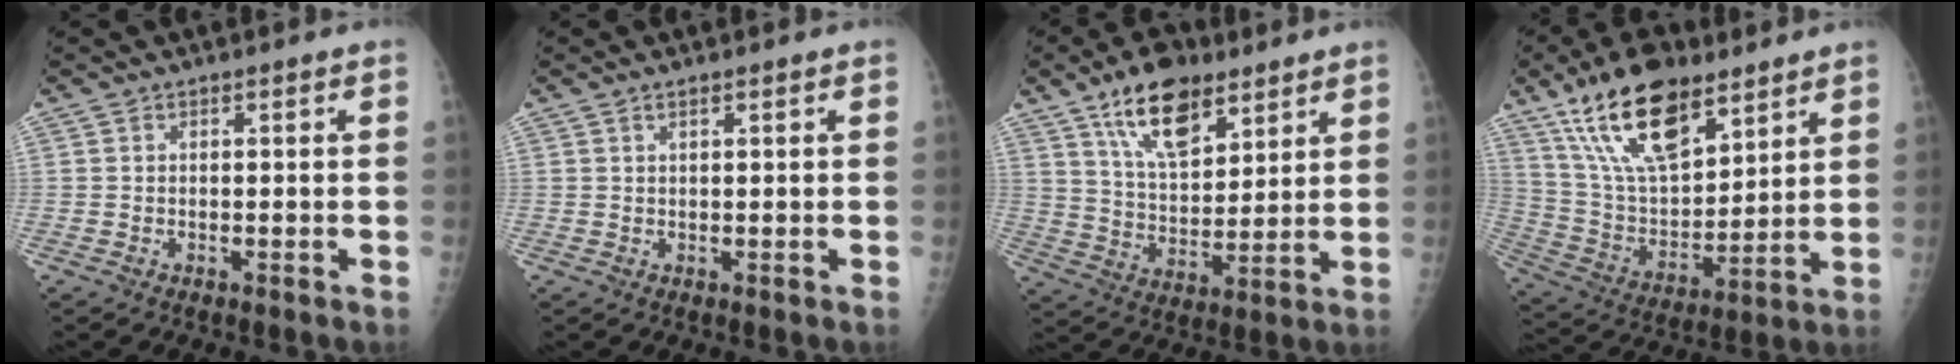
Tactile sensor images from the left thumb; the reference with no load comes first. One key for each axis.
{"total": 1.0, "fx": 0.7, "fy": 0.2, "fz": 0.7, "tx": -0.012, "ty": 0.000, "tz": 0.014}
{"total": 14.4, "fx": 8.9, "fy": 7.0, "fz": 9.0, "tx": -0.122, "ty": -0.043, "tz": 0.157}
{"total": 20.0, "fx": 12.5, "fy": 8.9, "fz": 12.9, "tx": -0.200, "ty": -0.052, "tz": 0.237}